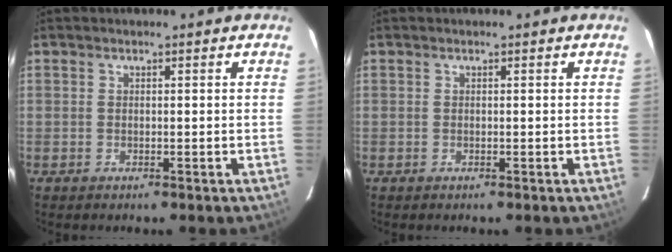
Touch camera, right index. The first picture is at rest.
{"total": 0.0}